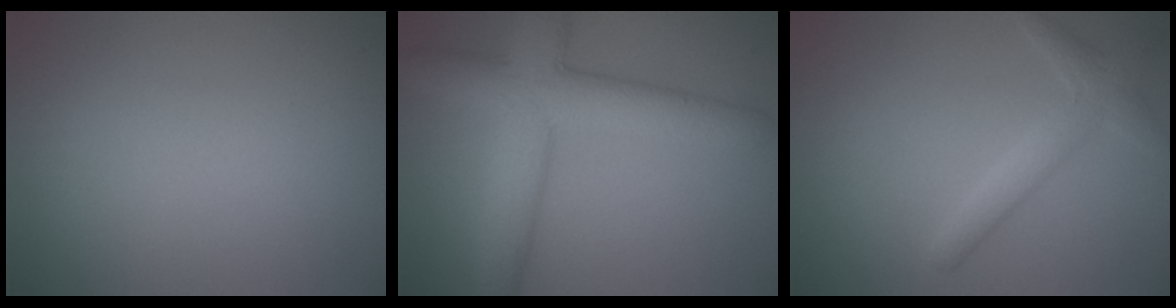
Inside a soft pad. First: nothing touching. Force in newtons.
{"total": 7.2, "press": 7.2, "slide": 0.2}
{"total": 2.5, "press": 2.5, "slide": 0.2}